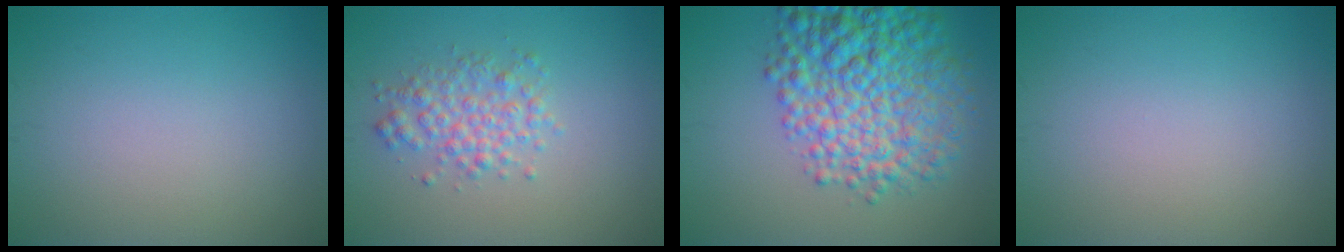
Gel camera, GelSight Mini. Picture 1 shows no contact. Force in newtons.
{"total": 3.0, "press": 3.0, "slide": 0.1}
{"total": 9.6, "press": 9.6, "slide": 0.3}
{"total": 0.0}